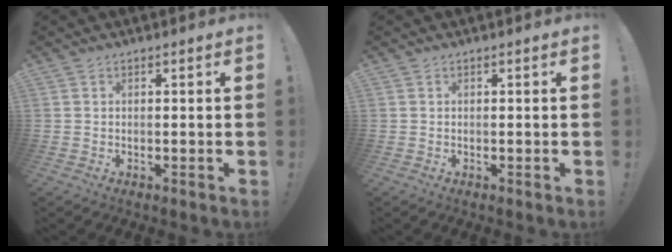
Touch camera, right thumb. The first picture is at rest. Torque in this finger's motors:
{"motor_torque": [0.00, 0.00, 0.01, -0.01, 0.00]}